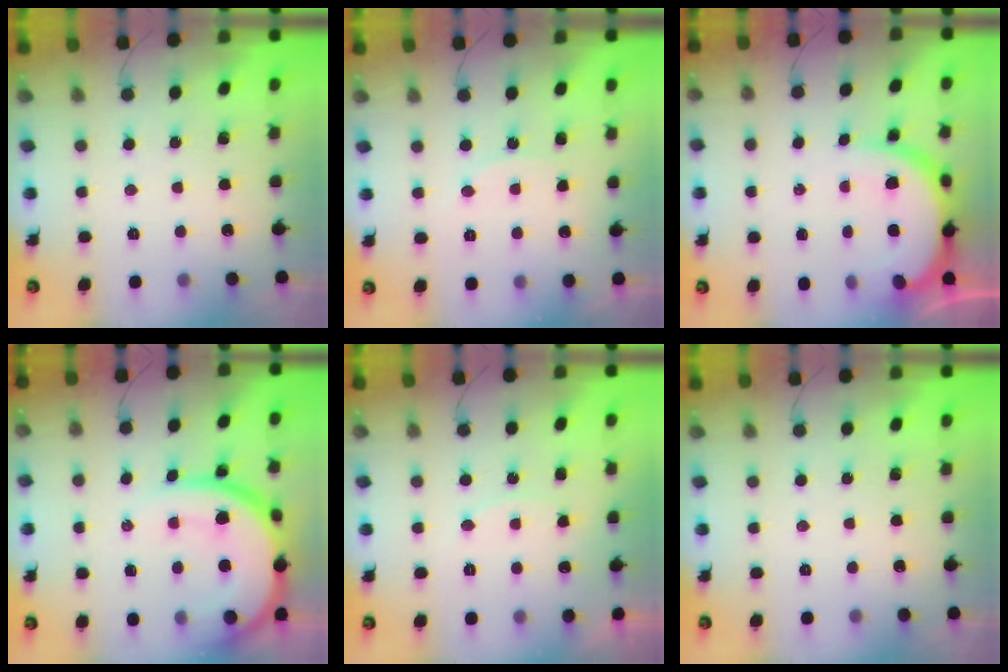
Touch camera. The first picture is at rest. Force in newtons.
{"total": 5.9, "press": 5.9, "slide": 0.7}
{"total": 10.9, "press": 10.8, "slide": 1.2}
{"total": 17.4, "press": 17.4, "slide": 1.0}
{"total": 5.6, "press": 5.6, "slide": 0.6}
{"total": 0.0}